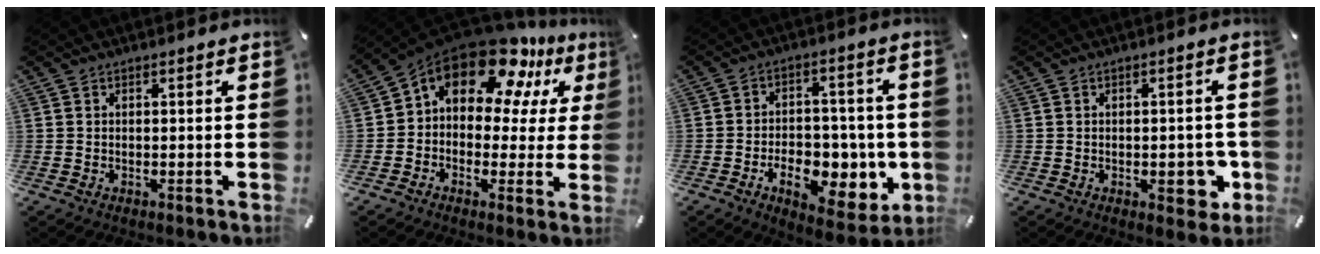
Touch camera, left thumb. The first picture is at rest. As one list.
[{"total": 16.4, "force": [10.1, 9.2, 9.1], "torque": [-0.168, -0.076, 0.171]}, {"total": 13.7, "force": [-4.3, 8.5, 9.9], "torque": [-0.135, 0.012, -0.062]}, {"total": 6.2, "force": [-1.5, 2.9, 5.2], "torque": [-0.056, 0.002, -0.022]}]